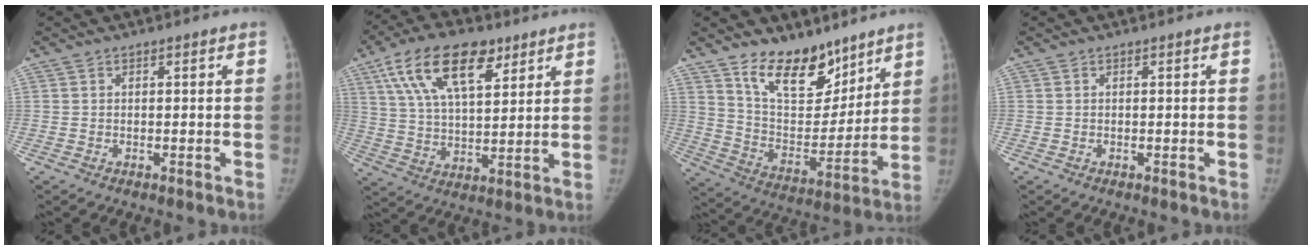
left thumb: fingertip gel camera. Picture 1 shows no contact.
{"total": 17.0, "force": [8.9, 8.2, 12.0], "torque": [-0.185, -0.017, 0.159]}
{"total": 16.1, "force": [11.5, 8.2, 7.8], "torque": [-0.071, -0.082, 0.205]}
{"total": 0.0}